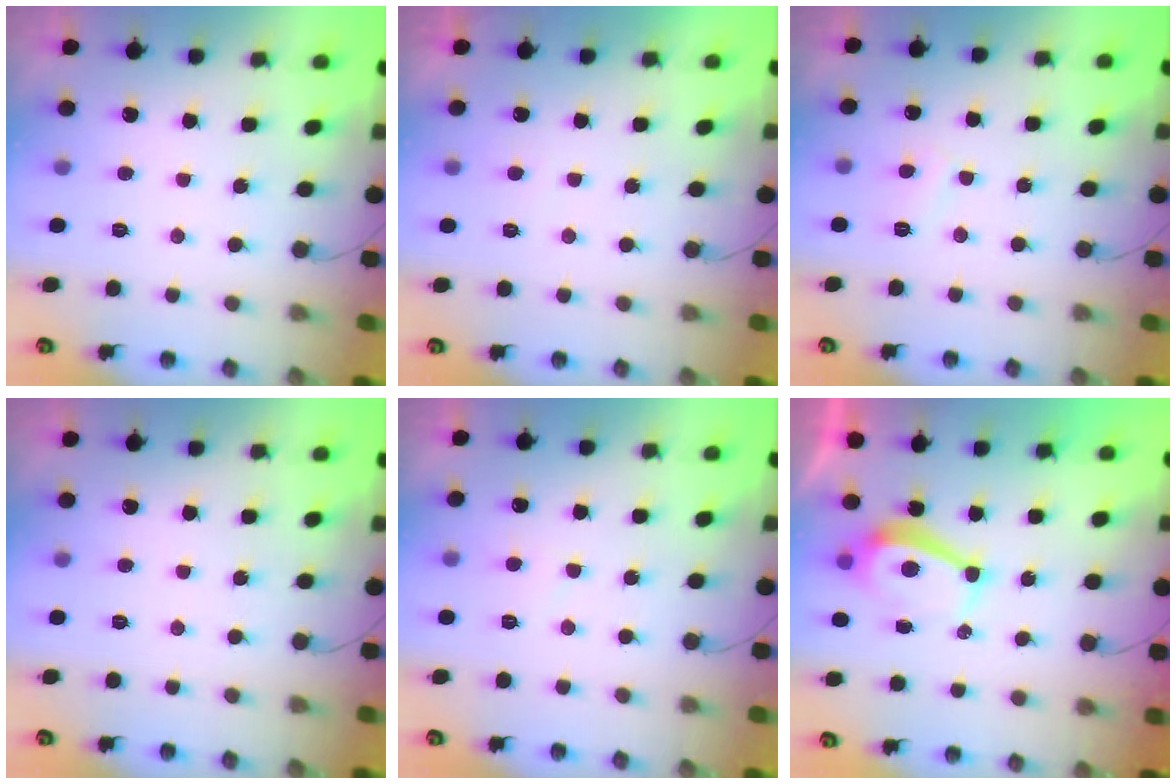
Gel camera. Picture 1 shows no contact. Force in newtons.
{"total": 1.1, "press": 1.0, "slide": 0.5}
{"total": 4.8, "press": 4.7, "slide": 0.4}
{"total": 0.0}
{"total": 3.4, "press": 3.4, "slide": 0.4}
{"total": 5.7, "press": 5.7, "slide": 0.2}